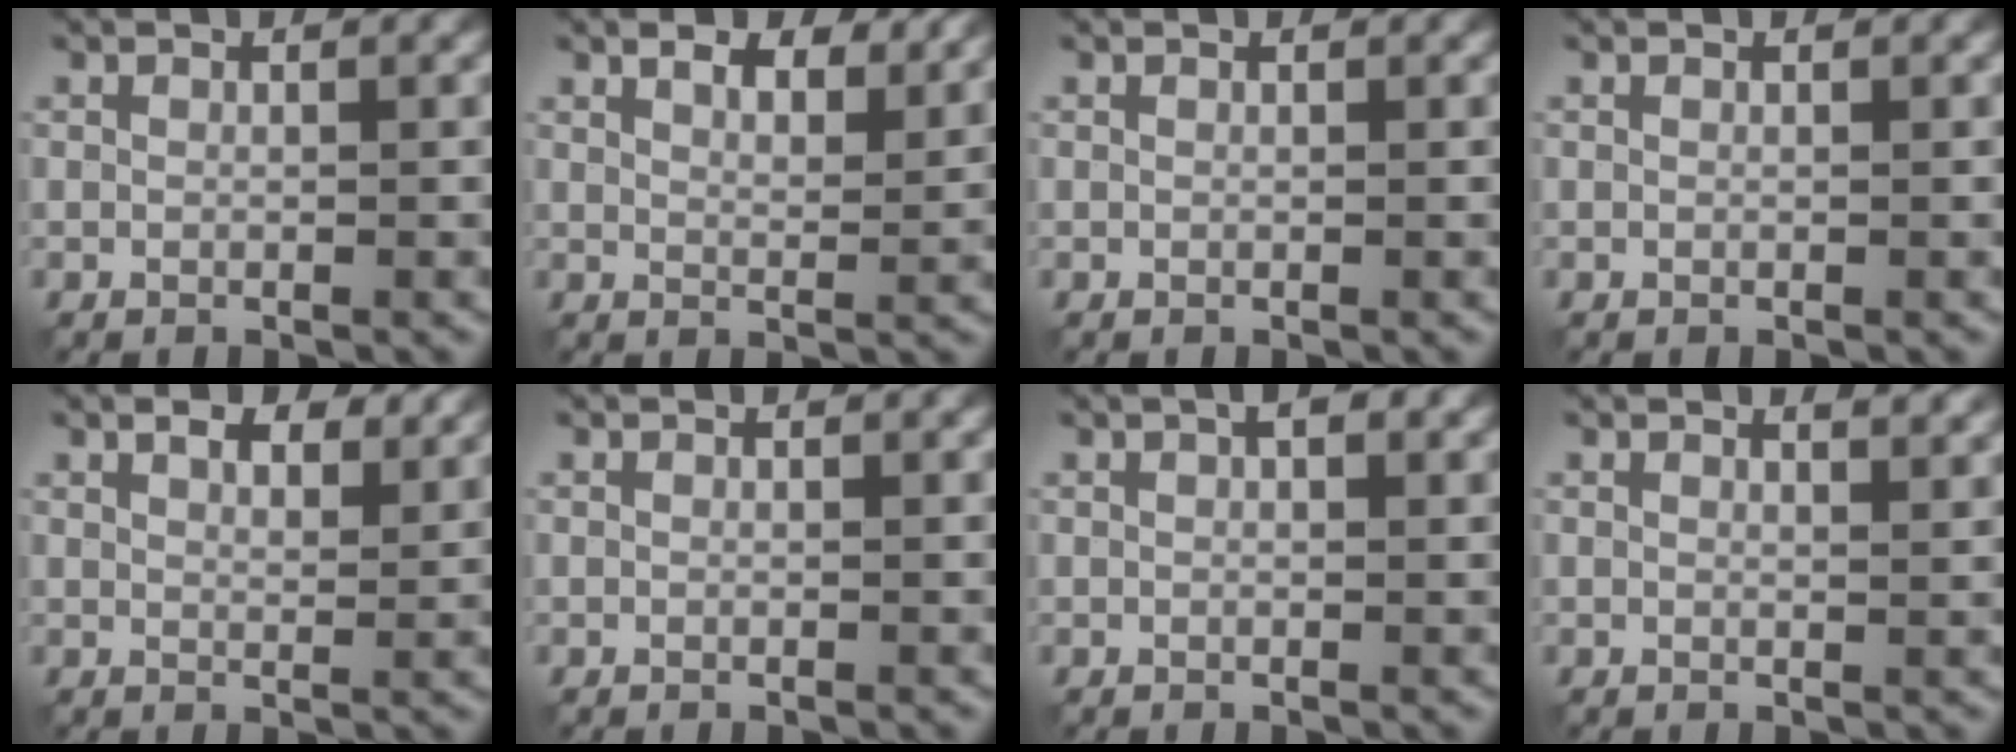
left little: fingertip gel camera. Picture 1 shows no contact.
{"total": 4.2, "force": [3.1, 1.6, 2.4], "torque": [-0.040, -0.002, 0.041]}
{"total": 0.0}
{"total": 0.0}
{"total": 3.2, "force": [2.2, 1.3, 1.9], "torque": [-0.036, -0.002, 0.036]}
{"total": 0.0}
{"total": 1.5, "force": [0.7, 0.5, 1.2], "torque": [-0.017, 0.002, 0.011]}
{"total": 2.0, "force": [1.6, 0.6, 1.0], "torque": [-0.007, 0.002, 0.013]}